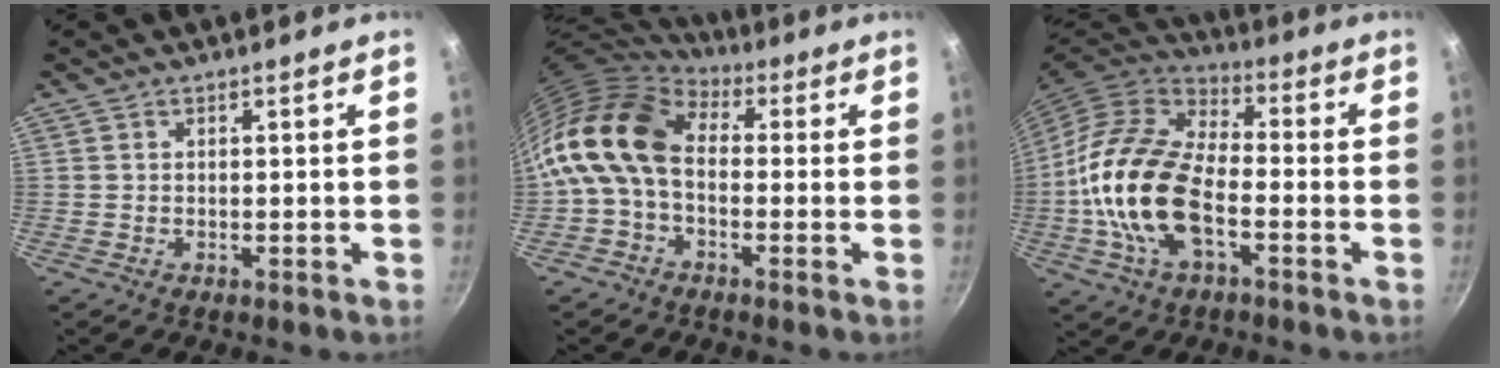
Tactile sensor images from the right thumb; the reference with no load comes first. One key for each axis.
{"total": 14.4, "fx": 0.1, "fy": 9.7, "fz": 10.6, "tx": -0.198, "ty": 0.027, "tz": -0.019}
{"total": 19.2, "fx": -4.2, "fy": 10.4, "fz": 15.6, "tx": -0.288, "ty": 0.029, "tz": -0.093}